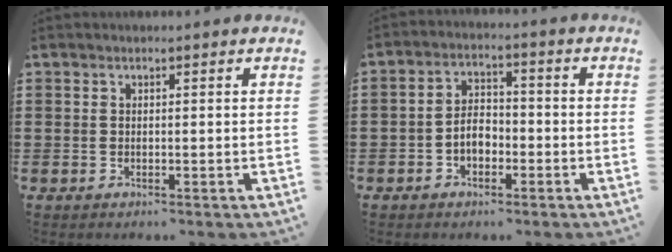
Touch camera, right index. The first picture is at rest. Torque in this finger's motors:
{"motor_torque": [2.14, 0.00, 0.15, 0.06]}